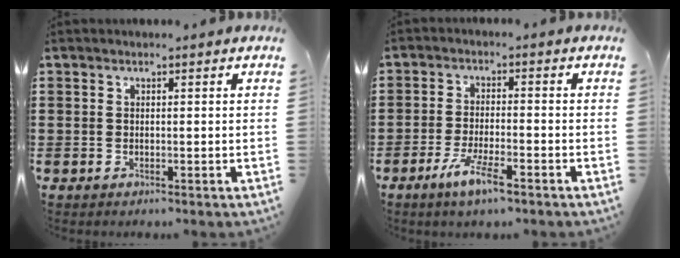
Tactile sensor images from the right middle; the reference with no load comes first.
{"total": 5.5, "force": [-3.4, 0.8, 4.3], "torque": [-0.088, -0.009, -0.062]}